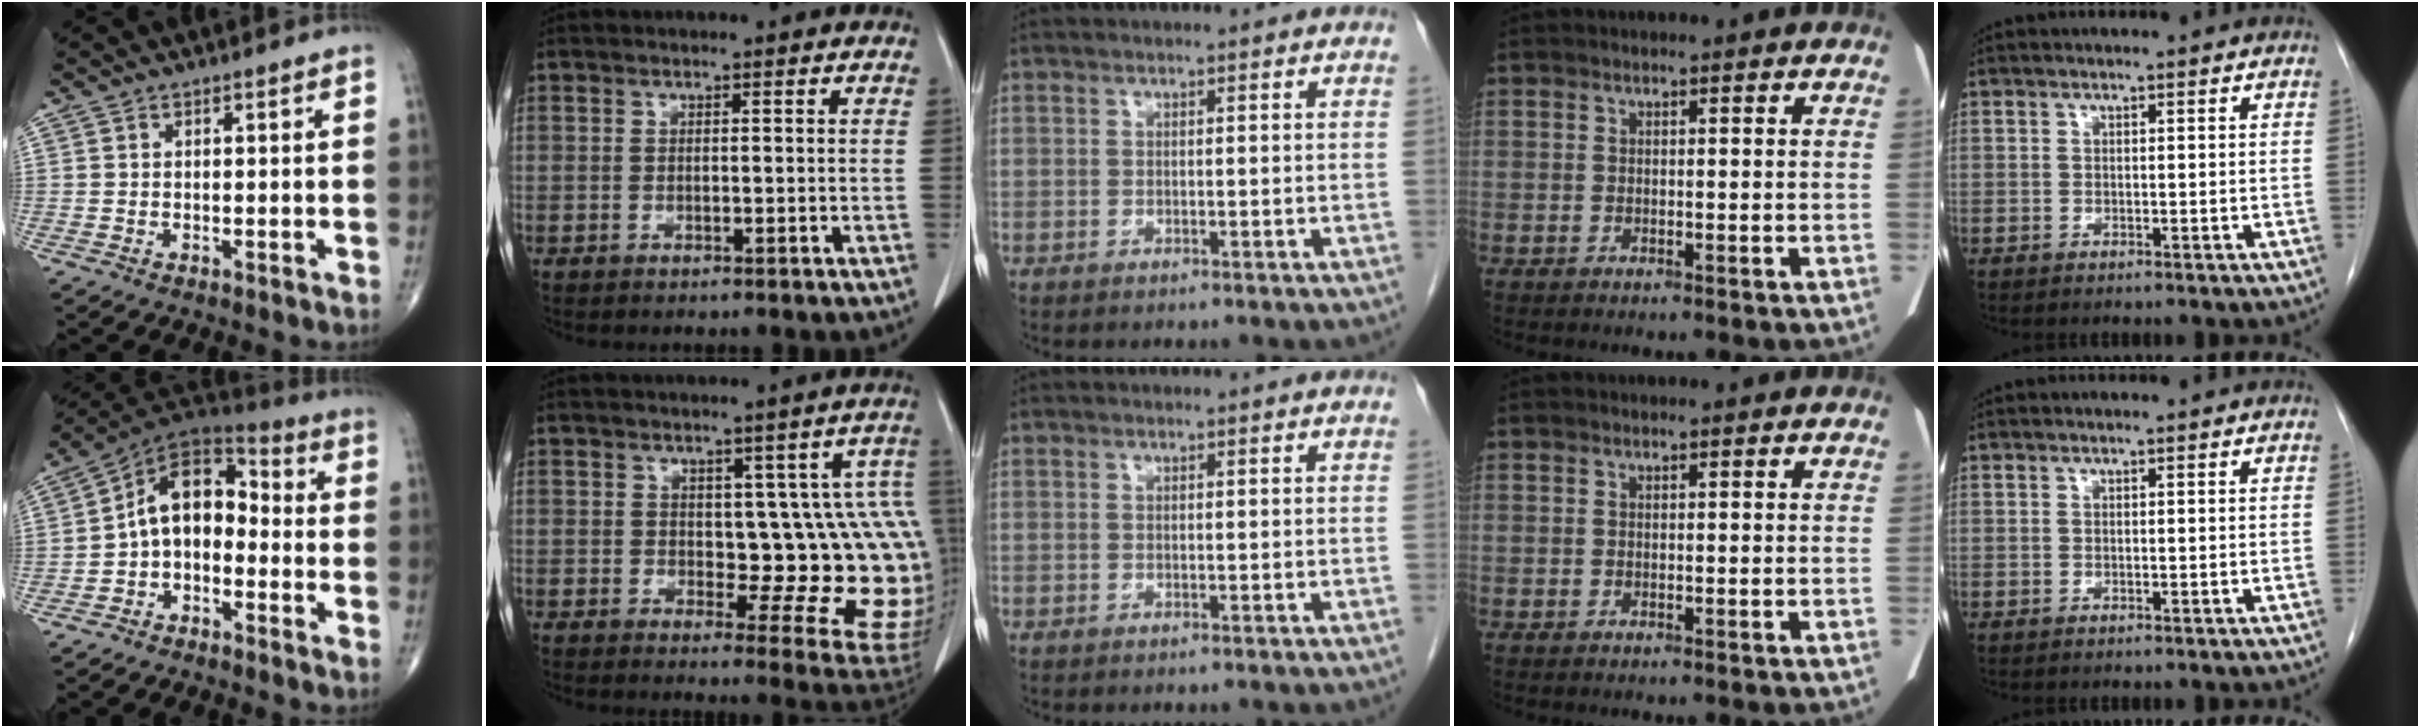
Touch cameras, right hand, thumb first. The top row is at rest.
{"thumb": {"total": 11.7, "force": [-1.8, 7.8, 8.6], "torque": [-0.112, 0.061, -0.049]}, "index": {"total": 13.8, "force": [0.5, 5.6, 12.6], "torque": [-0.102, 0.010, 0.015]}}